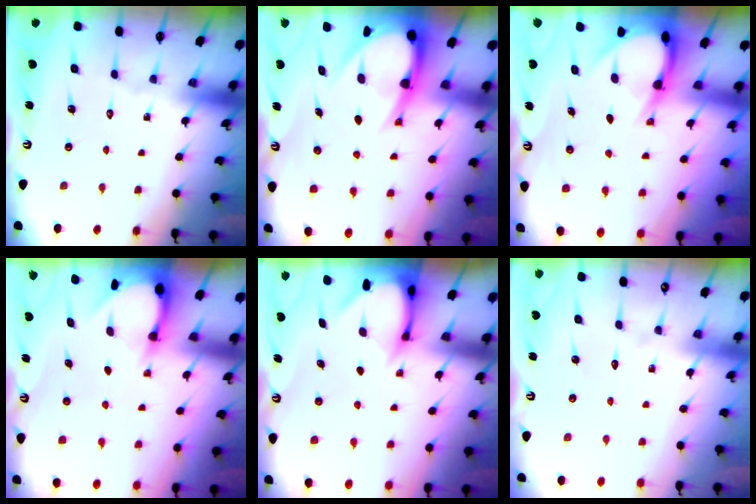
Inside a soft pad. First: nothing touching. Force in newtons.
{"total": 11.4, "press": 11.3, "slide": 1.4}
{"total": 6.4, "press": 6.4, "slide": 0.8}
{"total": 3.2, "press": 3.2, "slide": 0.4}
{"total": 3.4, "press": 3.4, "slide": 0.3}
{"total": 2.8, "press": 2.8, "slide": 0.2}